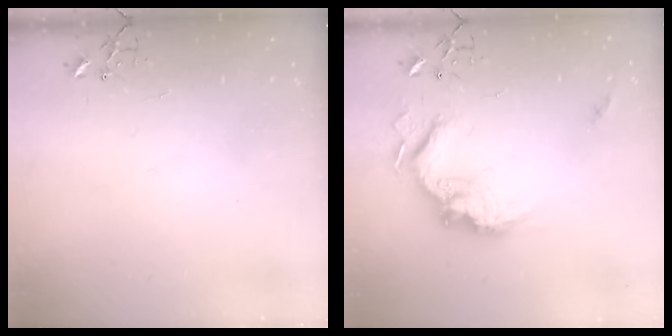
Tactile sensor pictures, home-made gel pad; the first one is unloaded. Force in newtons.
{"total": 17.8, "press": 17.7, "slide": 2.1}